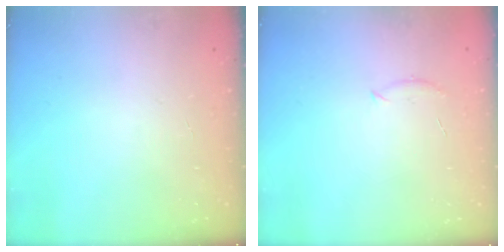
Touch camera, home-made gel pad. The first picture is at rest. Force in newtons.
{"total": 5.5, "press": 5.2, "slide": 1.5}